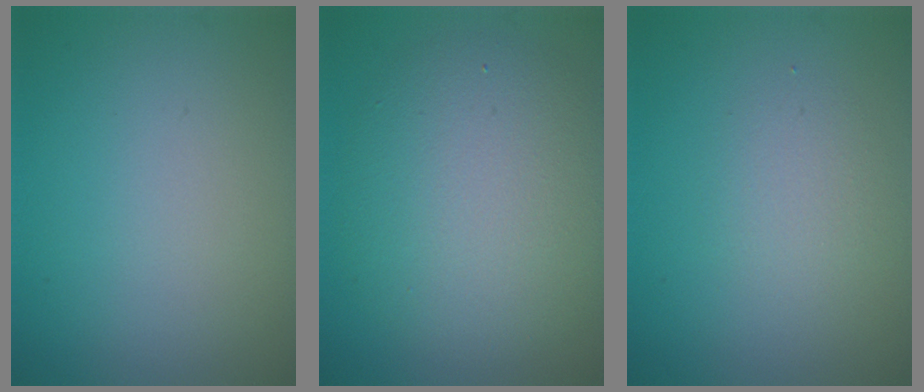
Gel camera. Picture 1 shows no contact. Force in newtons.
{"total": 7.3, "press": 7.3, "slide": 0.4}
{"total": 1.8, "press": 1.8, "slide": 0.1}